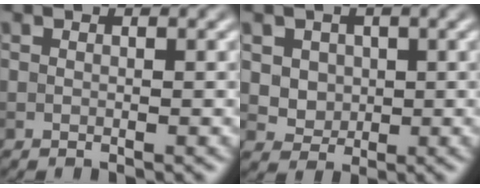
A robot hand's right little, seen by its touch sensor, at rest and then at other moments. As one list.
[{"total": 3.6, "force": [1.1, 3.0, 1.6], "torque": [-0.032, 0.000, 0.029]}]